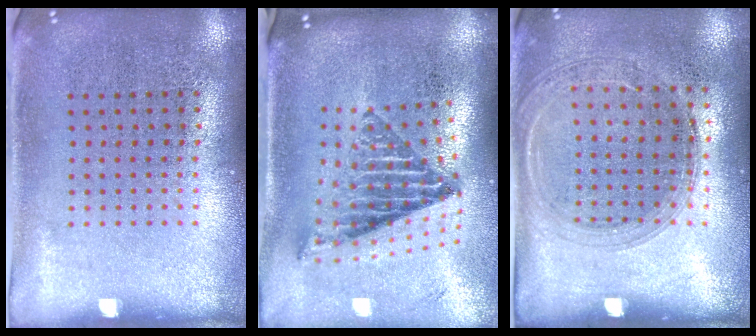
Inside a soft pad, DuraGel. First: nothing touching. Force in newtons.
{"total": 1.8, "press": 1.4, "slide": 1.1}
{"total": 1.5, "press": 1.4, "slide": 0.3}